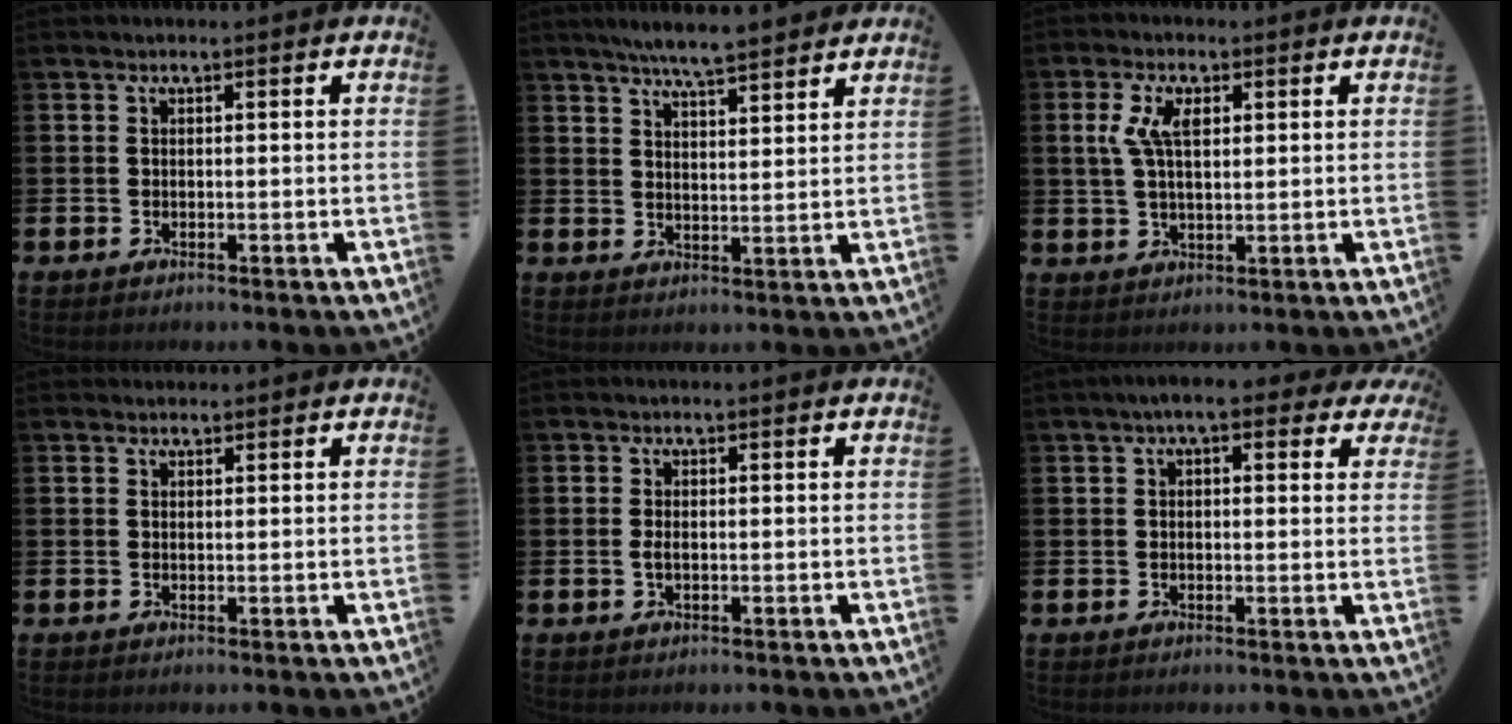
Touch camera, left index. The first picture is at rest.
{"total": 5.7, "force": [5.5, -0.2, 1.4], "torque": [-0.036, -0.029, 0.097]}
{"total": 4.9, "force": [2.0, 2.3, 3.9], "torque": [-0.072, 0.005, 0.031]}
{"total": 1.0, "force": [0.8, 0.4, -0.2], "torque": [0.014, 0.001, 0.014]}
{"total": 0.9, "force": [0.0, 0.3, 0.8], "torque": [-0.019, 0.001, 0.000]}
{"total": 4.4, "force": [2.9, 1.8, 2.8], "torque": [-0.044, -0.002, 0.046]}